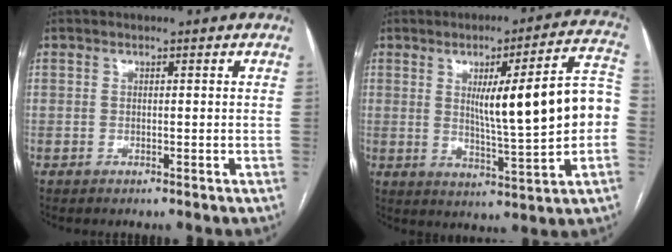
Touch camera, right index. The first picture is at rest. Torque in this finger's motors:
{"motor_torque": [1.47, 0.67, 0.41, 0.17]}